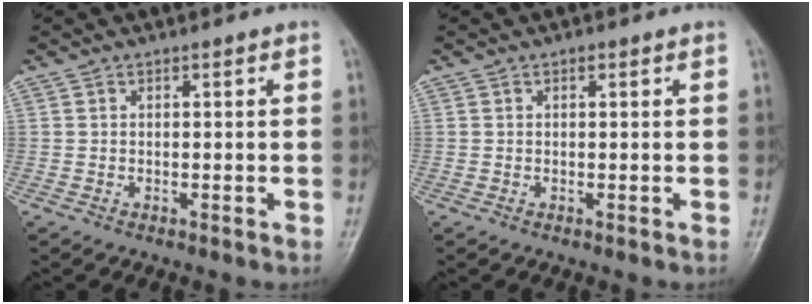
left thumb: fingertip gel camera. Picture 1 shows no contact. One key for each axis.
{"total": 0.6, "fx": 0.3, "fy": 0.4, "fz": 0.4, "tx": -0.003, "ty": 0.000, "tz": 0.002}